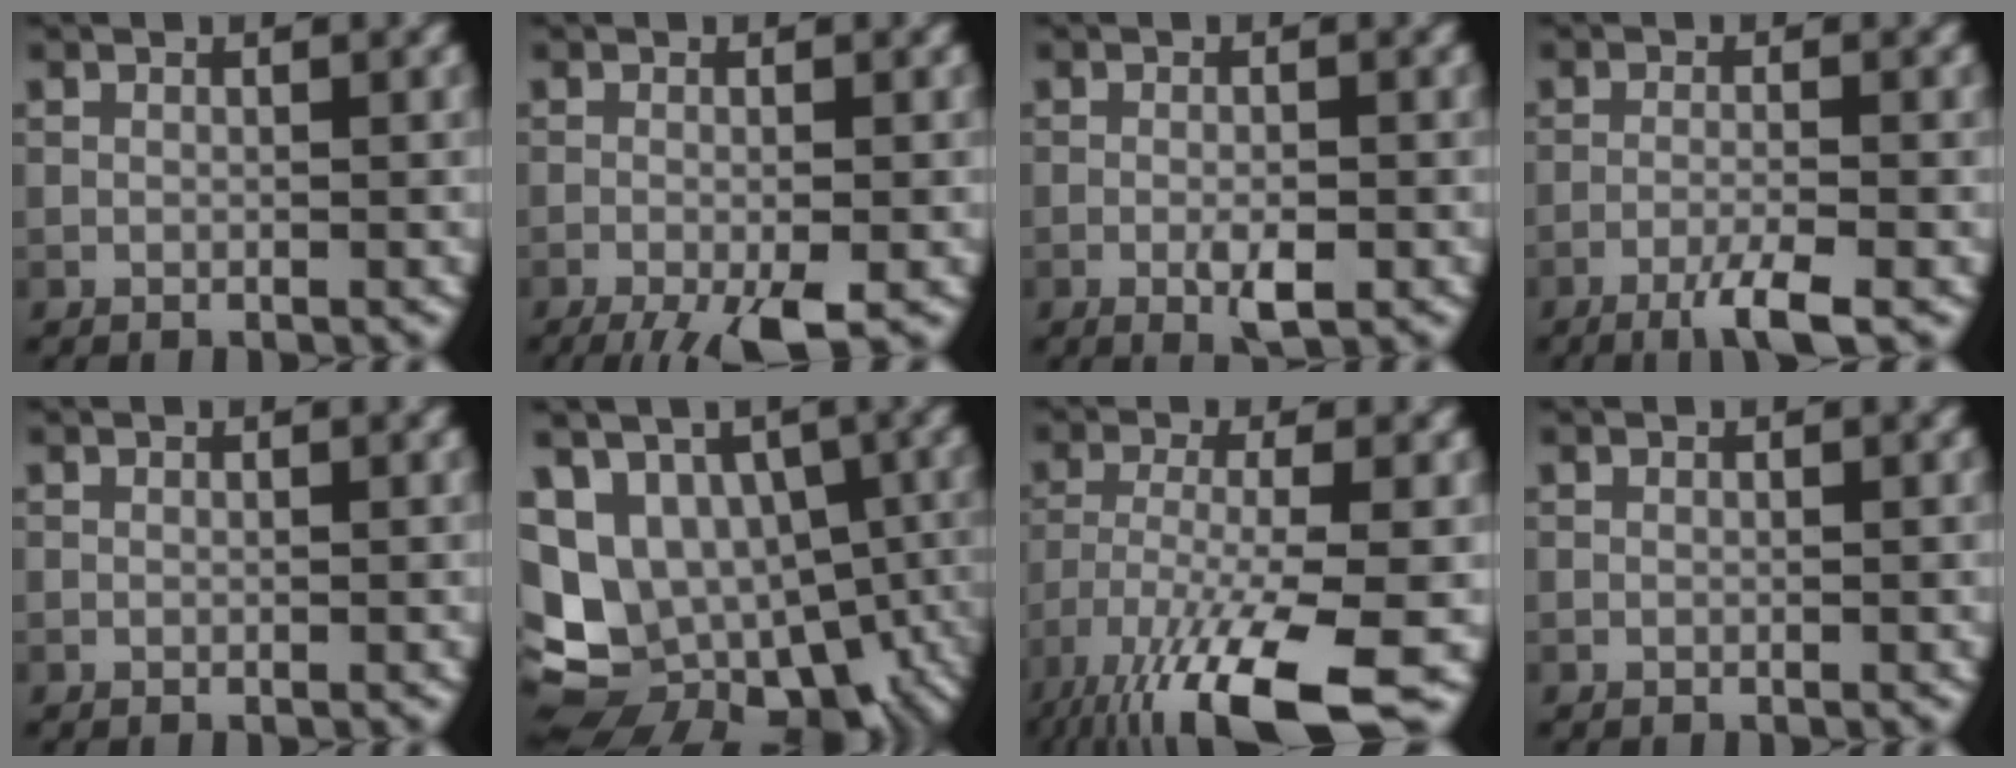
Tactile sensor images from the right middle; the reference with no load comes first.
{"total": 5.2, "force": [-3.0, 1.0, 4.1], "torque": [-0.063, -0.007, -0.051]}
{"total": 2.5, "force": [-1.0, 0.6, 2.3], "torque": [-0.041, -0.001, -0.016]}
{"total": 3.8, "force": [-2.3, 0.4, 3.0], "torque": [-0.050, 0.003, -0.052]}
{"total": 0.0}
{"total": 14.3, "force": [-3.3, 10.8, 8.8], "torque": [-0.141, 0.003, -0.016]}
{"total": 13.1, "force": [-8.2, 2.8, 9.8], "torque": [-0.195, -0.024, -0.139]}
{"total": 0.0}